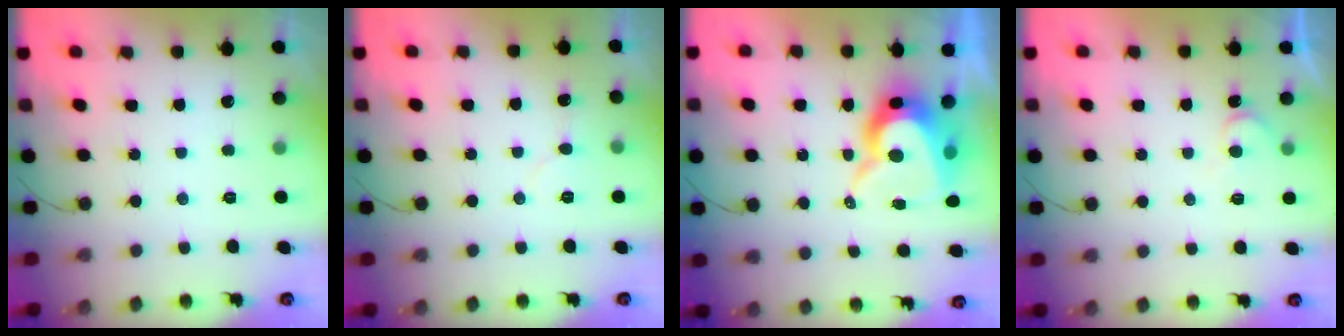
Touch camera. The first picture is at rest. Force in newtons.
{"total": 4.4, "press": 4.3, "slide": 0.4}
{"total": 12.4, "press": 12.4, "slide": 0.9}
{"total": 3.8, "press": 3.8, "slide": 0.3}